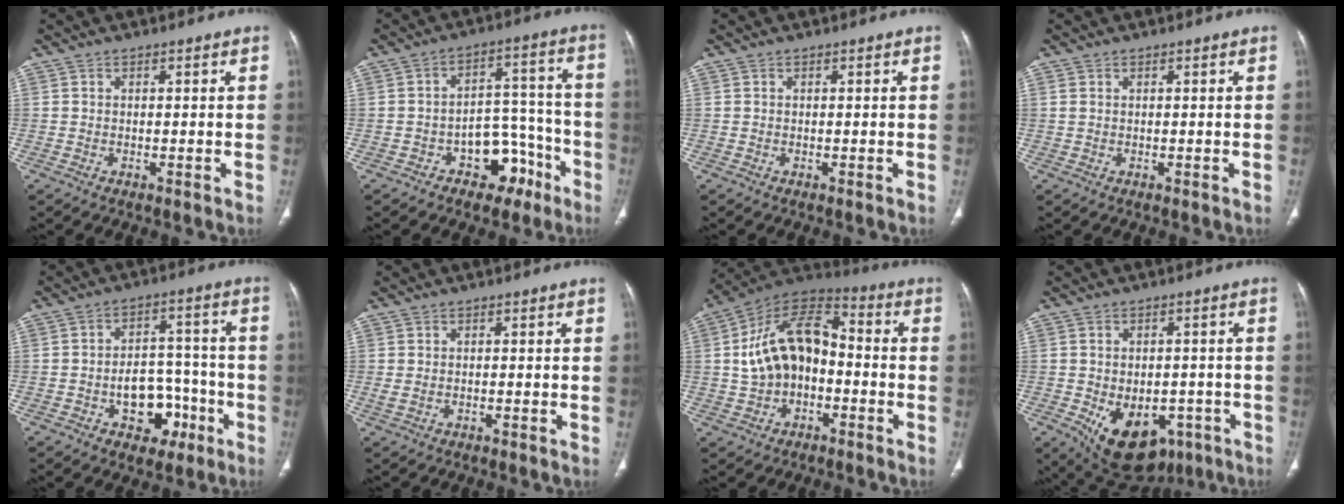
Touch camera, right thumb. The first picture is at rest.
{"total": 10.3, "force": [-5.7, 6.7, 5.4], "torque": [-0.031, 0.065, -0.080]}
{"total": 0.0}
{"total": 1.0, "force": [0.3, 0.7, 0.6], "torque": [-0.017, 0.003, 0.009]}
{"total": 10.3, "force": [-4.2, 7.3, 6.0], "torque": [-0.048, 0.052, -0.054]}
{"total": 1.3, "force": [-0.2, 0.6, 1.1], "torque": [-0.038, 0.000, 0.000]}
{"total": 15.8, "force": [-1.1, 10.4, 11.8], "torque": [-0.192, 0.048, -0.027]}
{"total": 14.6, "force": [-5.8, 9.6, 9.3], "torque": [-0.126, 0.008, -0.063]}